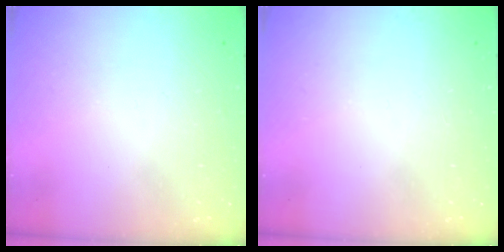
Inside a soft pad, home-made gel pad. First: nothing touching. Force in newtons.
{"total": 0.0}